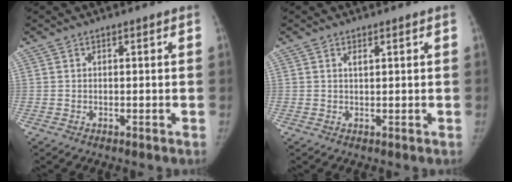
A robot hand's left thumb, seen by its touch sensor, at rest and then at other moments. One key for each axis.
{"total": 0.9, "fx": 0.6, "fy": 0.3, "fz": 0.7, "tx": -0.011, "ty": -0.001, "tz": 0.011}